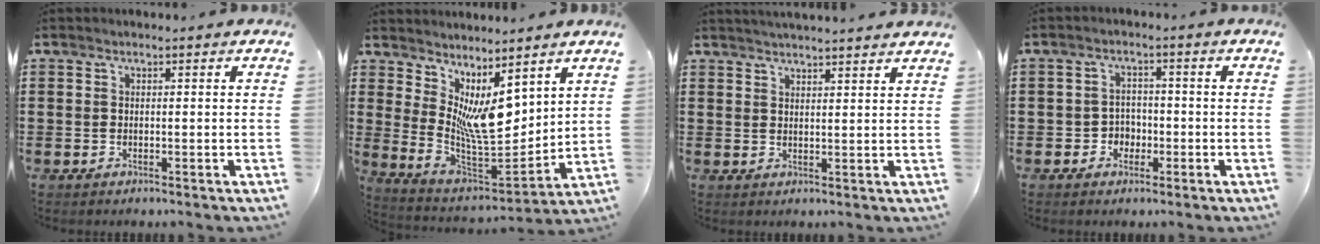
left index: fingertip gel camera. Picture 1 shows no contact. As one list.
[{"total": 8.7, "force": [4.1, 3.5, 6.8], "torque": [-0.138, -0.031, 0.078]}, {"total": 2.5, "force": [2.4, -0.4, 0.2], "torque": [-0.010, -0.009, 0.046]}, {"total": 2.8, "force": [-1.3, 2.2, 0.9], "torque": [-0.026, 0.005, -0.031]}]